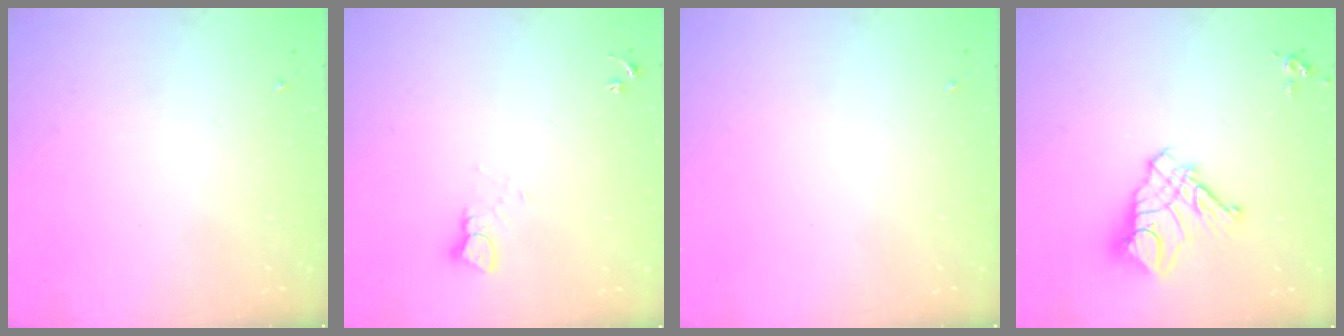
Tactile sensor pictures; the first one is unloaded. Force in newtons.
{"total": 2.4, "press": 2.4, "slide": 0.2}
{"total": 0.0}
{"total": 12.0, "press": 11.9, "slide": 1.1}